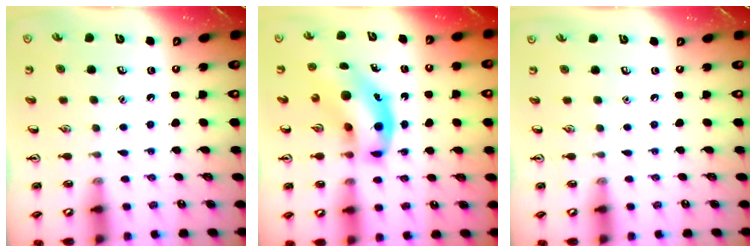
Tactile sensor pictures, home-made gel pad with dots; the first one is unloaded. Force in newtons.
{"total": 10.7, "press": 10.4, "slide": 2.8}
{"total": 0.0}